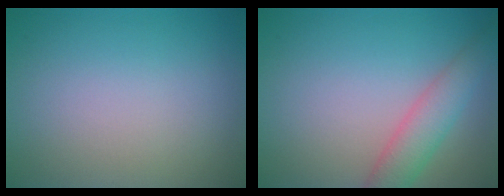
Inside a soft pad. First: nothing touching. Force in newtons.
{"total": 3.3, "press": 3.3, "slide": 0.2}